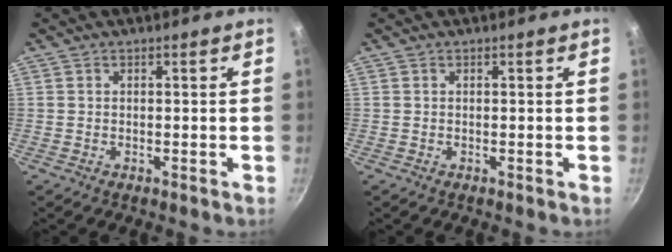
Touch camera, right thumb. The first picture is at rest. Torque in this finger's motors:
{"motor_torque": [0.00, 0.00, 0.00, 0.00, 0.00]}